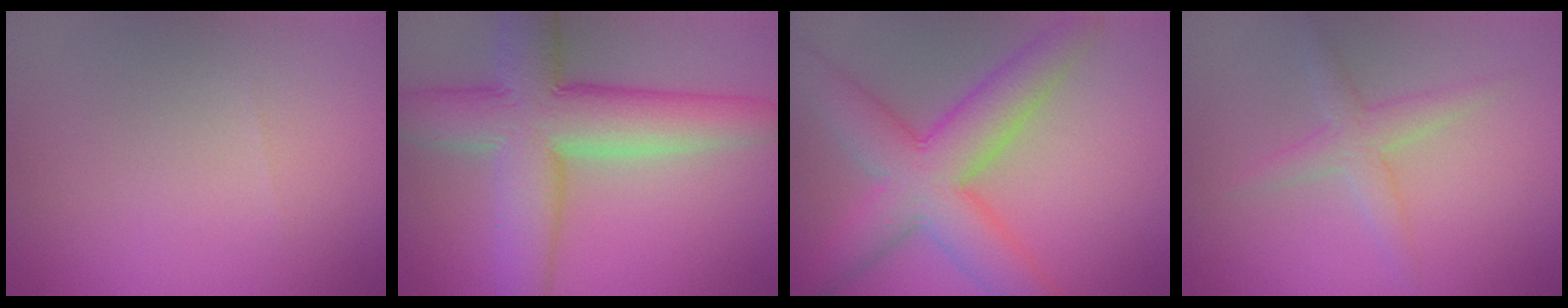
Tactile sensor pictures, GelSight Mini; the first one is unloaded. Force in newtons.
{"total": 10.0, "press": 10.0, "slide": 0.5}
{"total": 7.7, "press": 7.7, "slide": 0.1}
{"total": 2.3, "press": 2.3, "slide": 0.1}